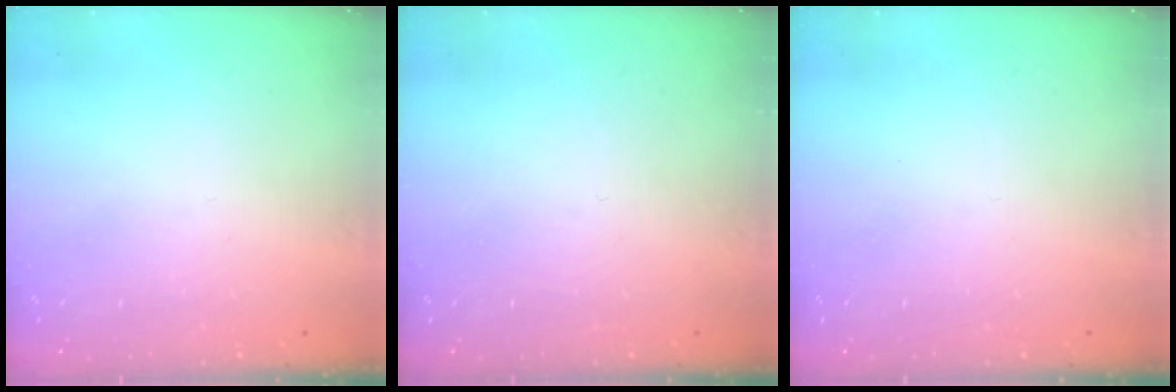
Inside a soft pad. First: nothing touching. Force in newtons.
{"total": 0.0}
{"total": 0.0}